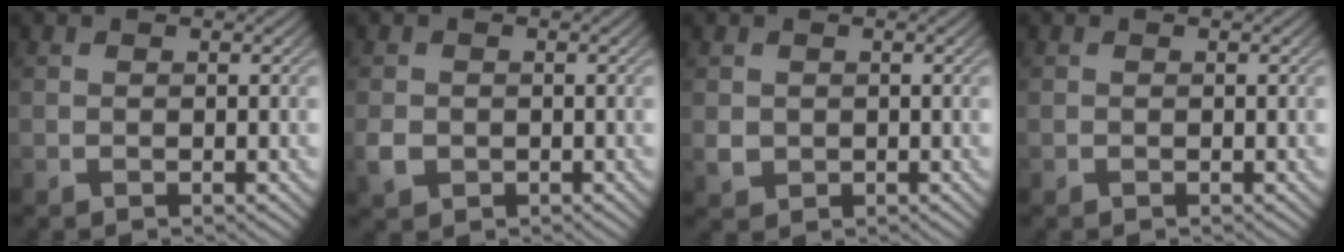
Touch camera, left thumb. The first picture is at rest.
{"total": 2.2, "force": [-0.6, 1.9, 1.0], "torque": [-0.022, -0.008, -0.014]}
{"total": 1.7, "force": [0.2, 1.6, 0.4], "torque": [-0.015, -0.007, 0.007]}
{"total": 0.0}